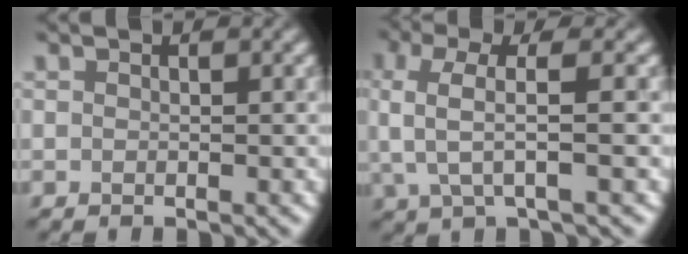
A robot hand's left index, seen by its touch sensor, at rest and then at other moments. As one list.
[{"total": 4.2, "force": [0.5, 1.2, 4.0], "torque": [-0.084, 0.010, 0.011]}]